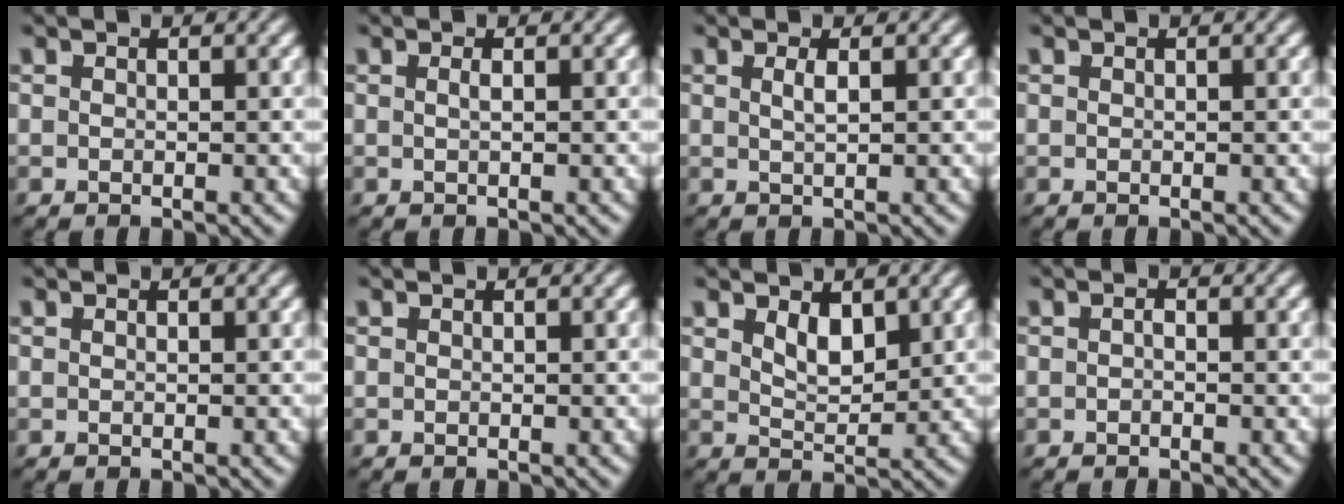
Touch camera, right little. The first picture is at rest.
{"total": 0.7, "force": [-0.2, -0.5, 0.4], "torque": [-0.007, -0.003, -0.001]}
{"total": 1.1, "force": [0.2, -0.7, 0.9], "torque": [-0.009, -0.005, 0.009]}
{"total": 0.0}
{"total": 0.0}
{"total": 0.0}
{"total": 2.4, "force": [1.8, 0.5, 1.5], "torque": [-0.017, -0.017, 0.038]}
{"total": 0.6, "force": [-0.5, -0.3, 0.1], "torque": [-0.001, -0.005, -0.005]}